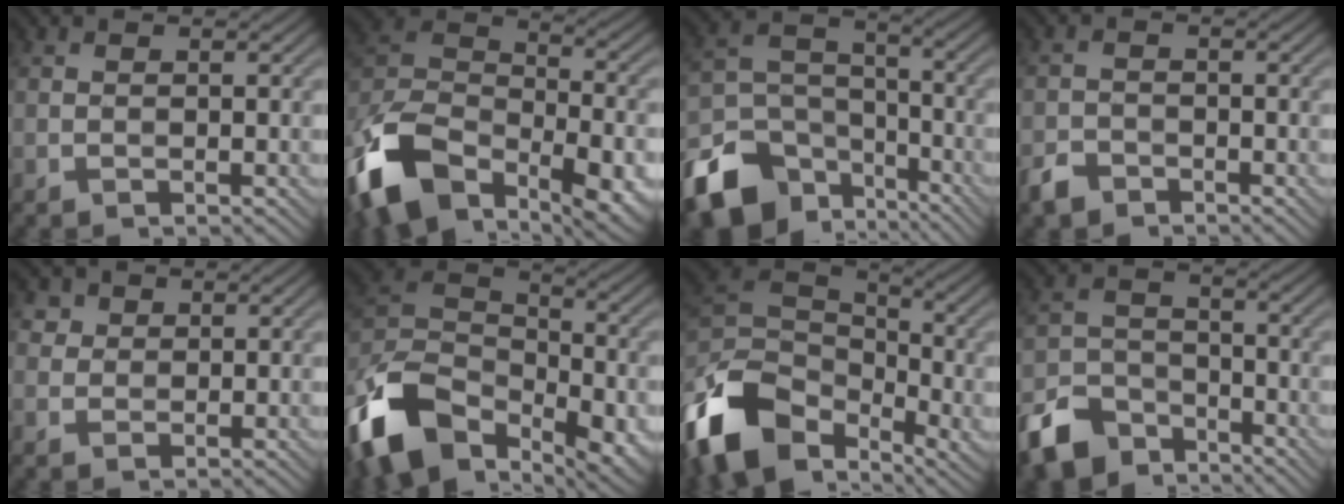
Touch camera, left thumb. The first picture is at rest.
{"total": 17.9, "force": [-11.1, 8.8, 10.9], "torque": [-0.262, -0.030, -0.184]}
{"total": 12.6, "force": [-8.2, 7.9, 5.4], "torque": [-0.141, -0.020, -0.156]}
{"total": 2.5, "force": [-2.0, 1.3, 0.6], "torque": [-0.016, 0.000, -0.047]}
{"total": 2.9, "force": [1.6, 2.3, 0.6], "torque": [-0.020, -0.003, 0.031]}
{"total": 16.8, "force": [-10.0, 9.6, 9.4], "torque": [-0.241, -0.019, -0.172]}
{"total": 15.0, "force": [-7.5, 9.7, 8.6], "torque": [-0.228, -0.006, -0.148]}
{"total": 8.3, "force": [-6.2, 4.6, 3.0], "torque": [-0.071, -0.009, -0.136]}